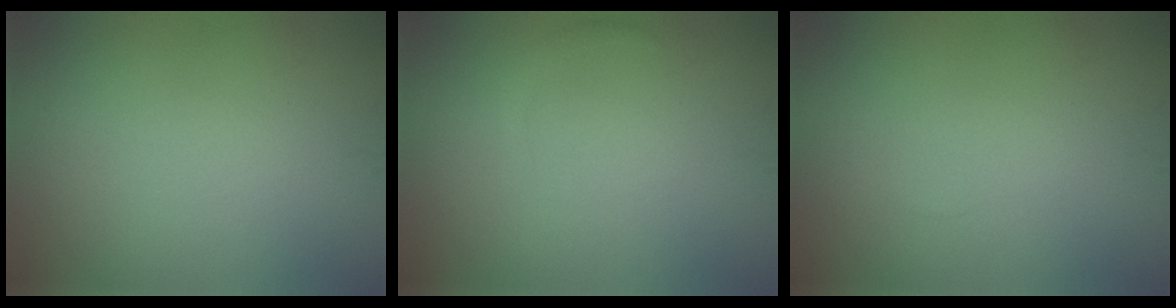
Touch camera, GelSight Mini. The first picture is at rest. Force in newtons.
{"total": 0.6, "press": 0.6, "slide": 0.1}
{"total": 0.0}